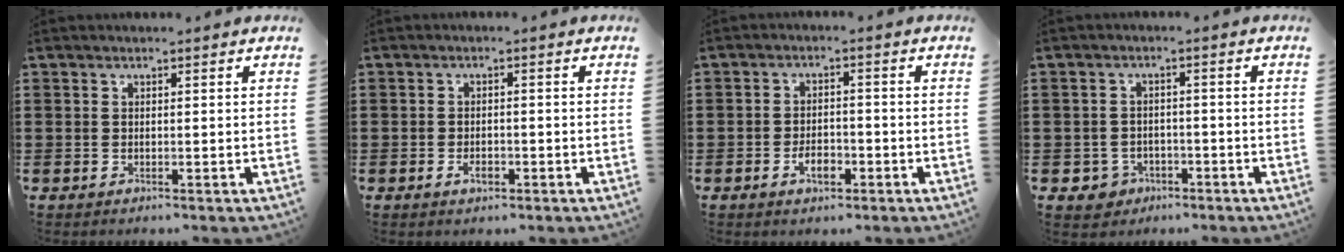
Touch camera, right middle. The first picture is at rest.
{"total": 1.9, "force": [-1.0, 0.9, 1.3], "torque": [-0.027, 0.000, -0.018]}
{"total": 3.6, "force": [-1.9, 1.7, 2.6], "torque": [-0.038, 0.001, -0.036]}
{"total": 2.7, "force": [-1.7, 2.0, 0.5], "torque": [-0.016, 0.002, -0.038]}